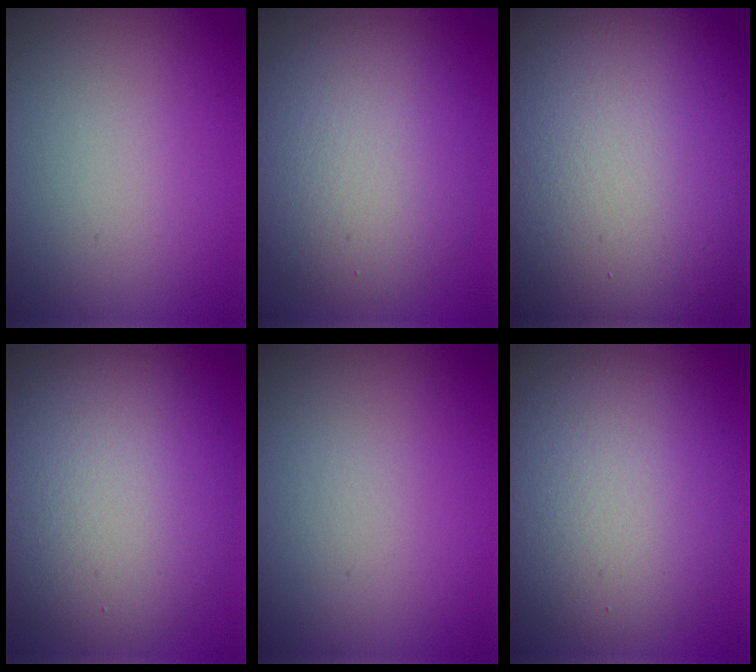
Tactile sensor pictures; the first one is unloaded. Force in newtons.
{"total": 7.5, "press": 7.5, "slide": 0.6}
{"total": 20.5, "press": 20.4, "slide": 1.5}
{"total": 9.4, "press": 9.4, "slide": 0.5}
{"total": 0.0}
{"total": 7.6, "press": 7.6, "slide": 0.4}